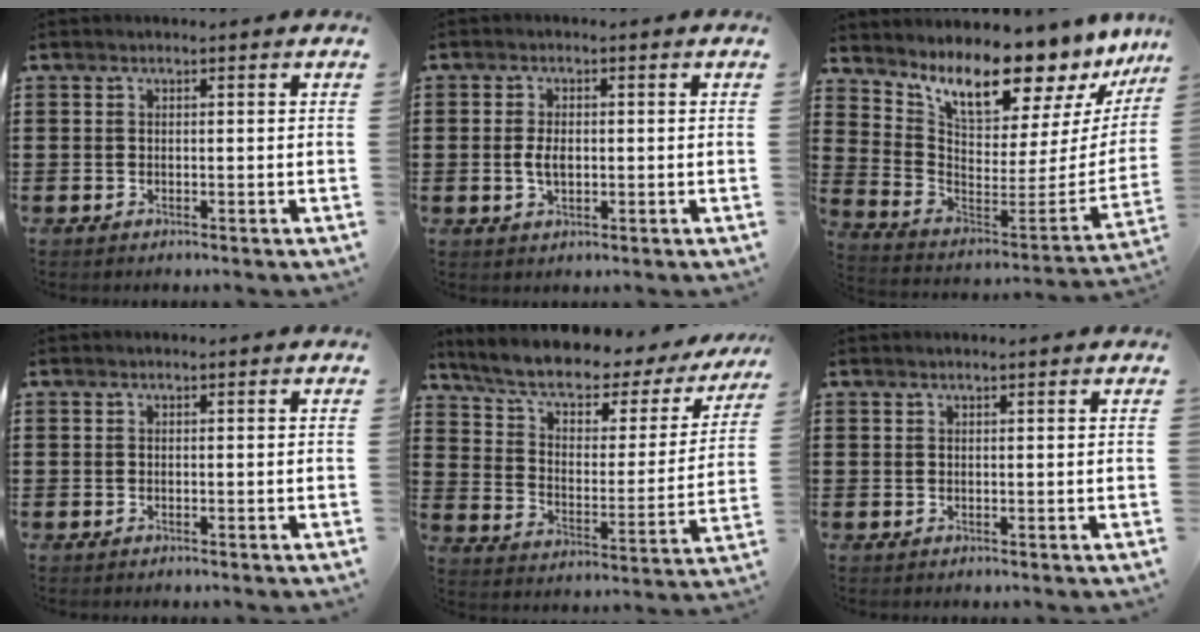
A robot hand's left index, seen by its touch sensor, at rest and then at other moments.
{"total": 3.3, "force": [-0.1, 1.7, 2.8], "torque": [-0.061, 0.003, -0.005]}
{"total": 11.5, "force": [8.9, 3.4, 6.3], "torque": [-0.140, -0.069, 0.153]}
{"total": 0.0}
{"total": 7.3, "force": [5.5, 2.4, 4.2], "torque": [-0.104, -0.036, 0.090]}
{"total": 0.7, "force": [0.6, 0.0, 0.5], "torque": [-0.009, 0.000, 0.011]}